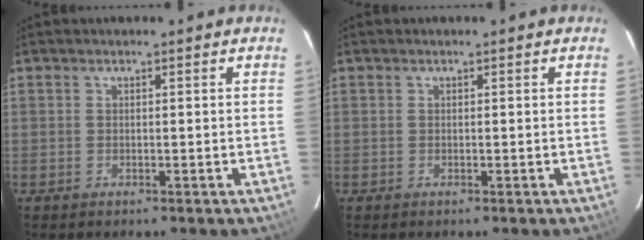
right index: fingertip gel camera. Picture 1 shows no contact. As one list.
[{"total": 0.0}]